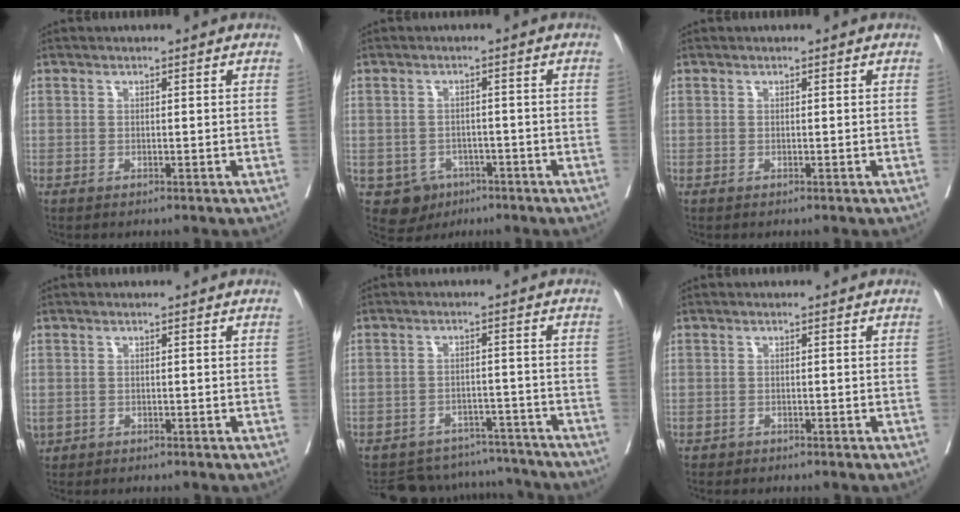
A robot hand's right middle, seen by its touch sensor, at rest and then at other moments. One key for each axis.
{"total": 4.7, "fx": -2.4, "fy": 3.9, "fz": 1.0, "tx": -0.012, "ty": 0.006, "tz": -0.030}
{"total": 0.0}
{"total": 1.7, "fx": -0.8, "fy": 1.4, "fz": 0.7, "tx": -0.019, "ty": 0.000, "tz": -0.009}
{"total": 12.3, "fx": -11.5, "fy": 4.2, "fz": 0.7, "tx": -0.006, "ty": 0.028, "tz": -0.145}
{"total": 0.8, "fx": -0.7, "fy": 0.4, "fz": 0.0, "tx": -0.008, "ty": 0.001, "tz": -0.014}